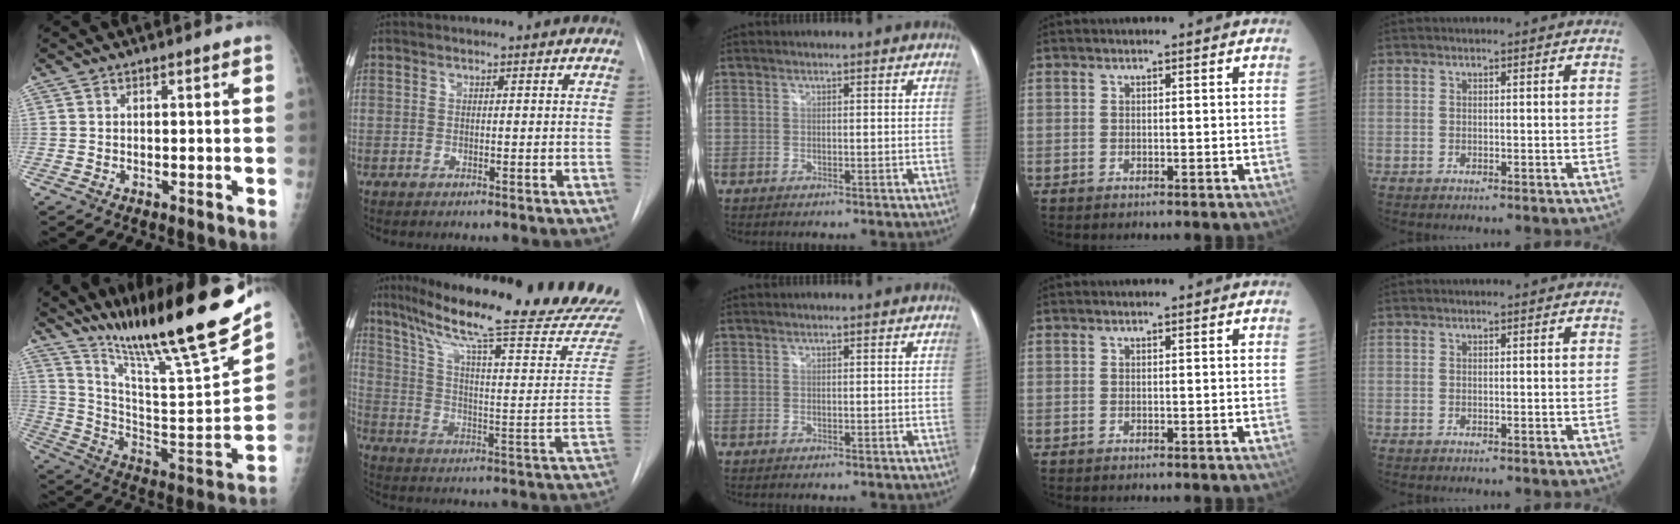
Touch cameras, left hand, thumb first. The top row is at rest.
{"thumb": {"total": 27.3, "force": [21.3, 2.1, 16.9], "torque": [-0.259, -0.113, 0.351]}, "index": {"total": 29.8, "force": [24.4, 0.9, 17.2], "torque": [-0.257, -0.072, 0.324]}}